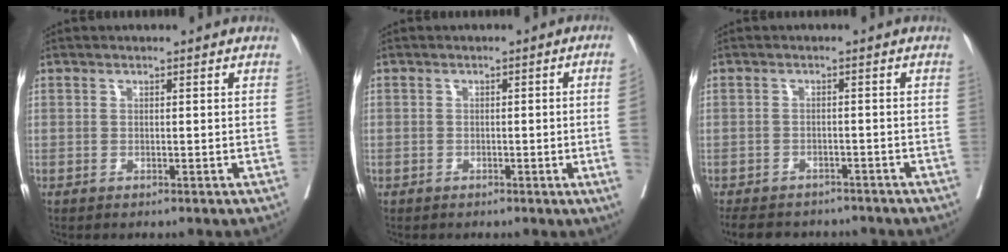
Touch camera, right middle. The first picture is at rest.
{"total": 3.7, "force": [-0.8, -0.8, 3.5], "torque": [-0.041, 0.001, -0.010]}
{"total": 10.2, "force": [-9.0, 3.9, 2.9], "torque": [-0.051, -0.001, -0.116]}